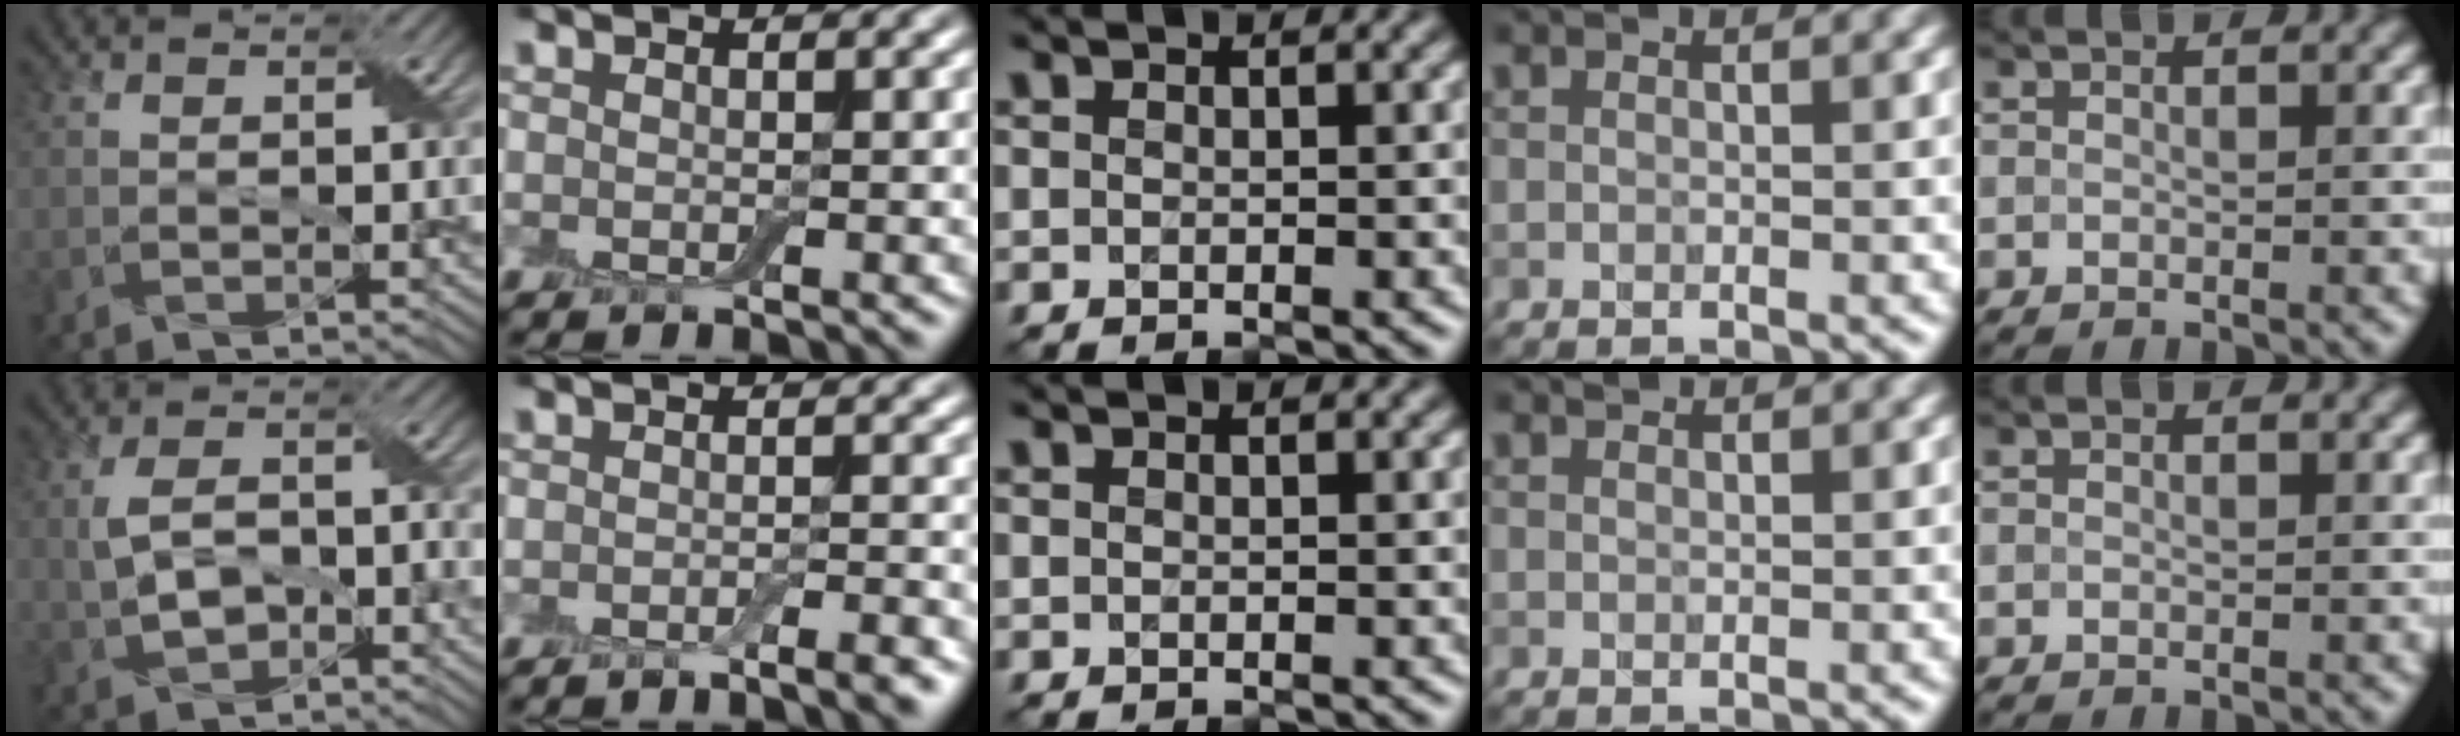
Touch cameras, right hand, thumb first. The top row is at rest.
{"thumb": {"total": 5.1, "force": [-1.0, 3.0, 4.0], "torque": [-0.088, 0.003, -0.016]}, "index": {"total": 2.6, "force": [-1.8, 0.4, 1.9], "torque": [-0.020, 0.000, -0.032]}, "ring": {"total": 0.6, "force": [0.6, 0.0, 0.1], "torque": [-0.002, 0.001, 0.010]}}